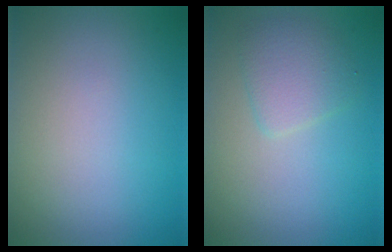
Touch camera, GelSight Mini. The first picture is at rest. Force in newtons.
{"total": 2.4, "press": 2.4, "slide": 0.1}